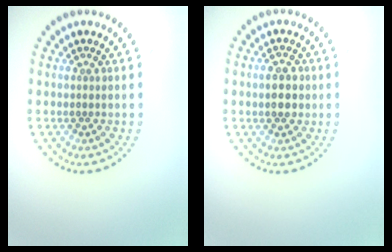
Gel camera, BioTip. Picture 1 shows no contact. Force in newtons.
{"total": 2.6, "press": 2.6, "slide": 0.1}